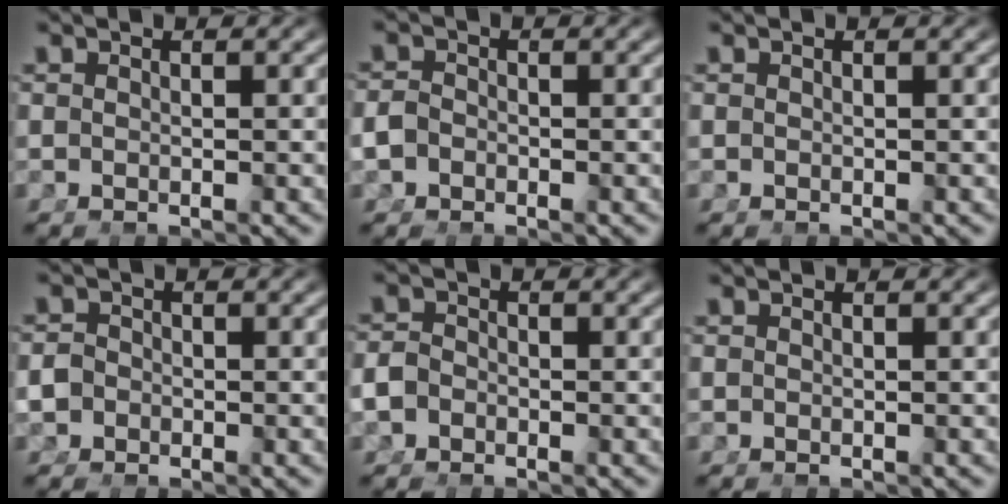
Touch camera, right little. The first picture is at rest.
{"total": 2.2, "force": [-1.1, 1.7, 0.8], "torque": [-0.026, -0.014, -0.015]}
{"total": 0.0}
{"total": 2.8, "force": [-1.2, 2.4, 0.7], "torque": [-0.026, -0.018, -0.015]}
{"total": 2.6, "force": [-1.3, 2.1, 0.9], "torque": [-0.028, -0.014, -0.019]}
{"total": 0.0}